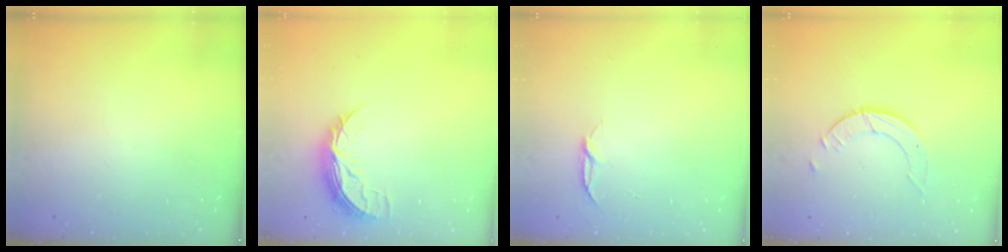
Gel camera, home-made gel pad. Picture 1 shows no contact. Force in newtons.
{"total": 7.8, "press": 7.8, "slide": 0.4}
{"total": 4.4, "press": 4.4, "slide": 0.4}
{"total": 3.6, "press": 3.5, "slide": 0.4}